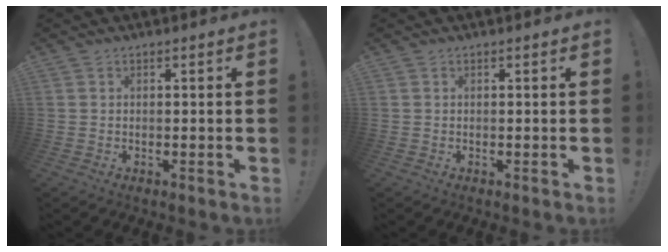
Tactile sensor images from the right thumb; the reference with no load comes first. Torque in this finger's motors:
{"motor_torque": [0.00, 0.00, -0.02, 0.03, 0.00]}